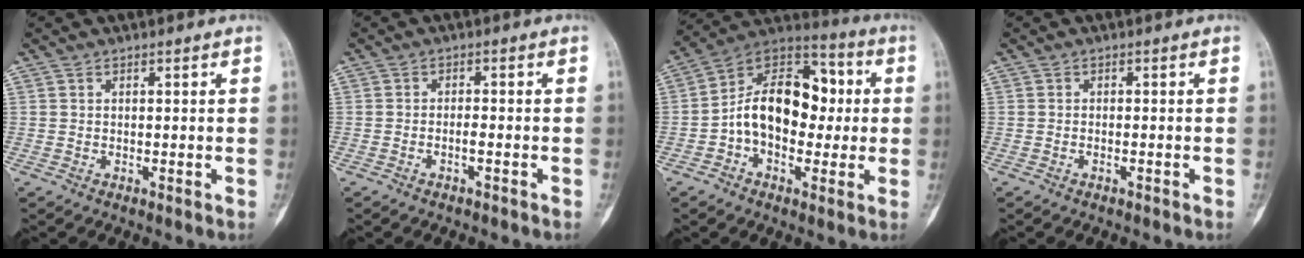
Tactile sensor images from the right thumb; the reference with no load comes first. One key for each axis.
{"total": 1.6, "fx": -0.9, "fy": 0.4, "fz": 1.3, "tx": -0.025, "ty": 0.011, "tz": -0.018}
{"total": 17.0, "fx": -0.3, "fy": 11.4, "fz": 12.6, "tx": -0.164, "ty": 0.045, "tz": -0.018}
{"total": 0.7, "fx": -0.5, "fy": 0.1, "fz": 0.4, "tx": -0.012, "ty": 0.008, "tz": -0.009}